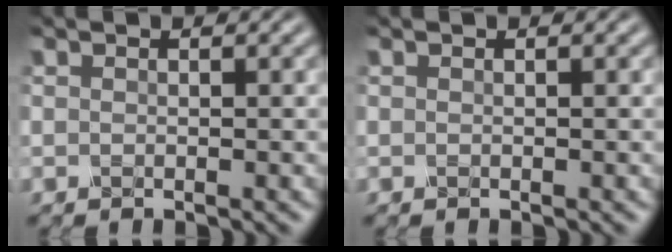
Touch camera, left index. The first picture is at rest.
{"total": 0.0}